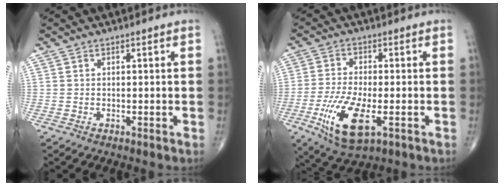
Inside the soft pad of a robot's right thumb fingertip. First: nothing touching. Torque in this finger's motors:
{"motor_torque": [2.83, 1.27, 1.19, -0.43, 0.47]}